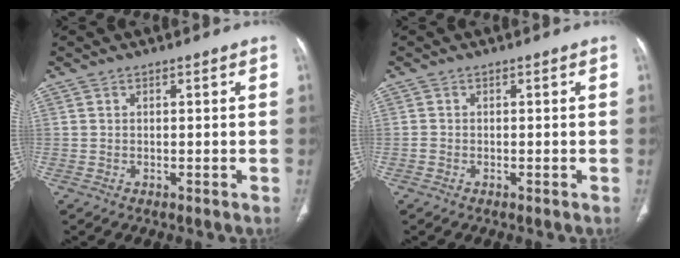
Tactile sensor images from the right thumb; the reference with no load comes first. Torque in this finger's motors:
{"motor_torque": [2.53, 2.48, 0.15, -0.22, 0.00]}